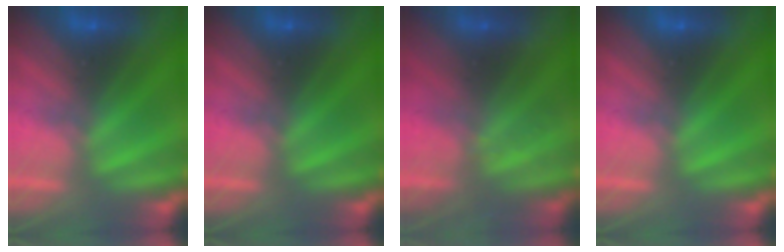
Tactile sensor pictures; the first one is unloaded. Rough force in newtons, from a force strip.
{"total": 0.0}
{"total": 2.2}
{"total": 0.0}